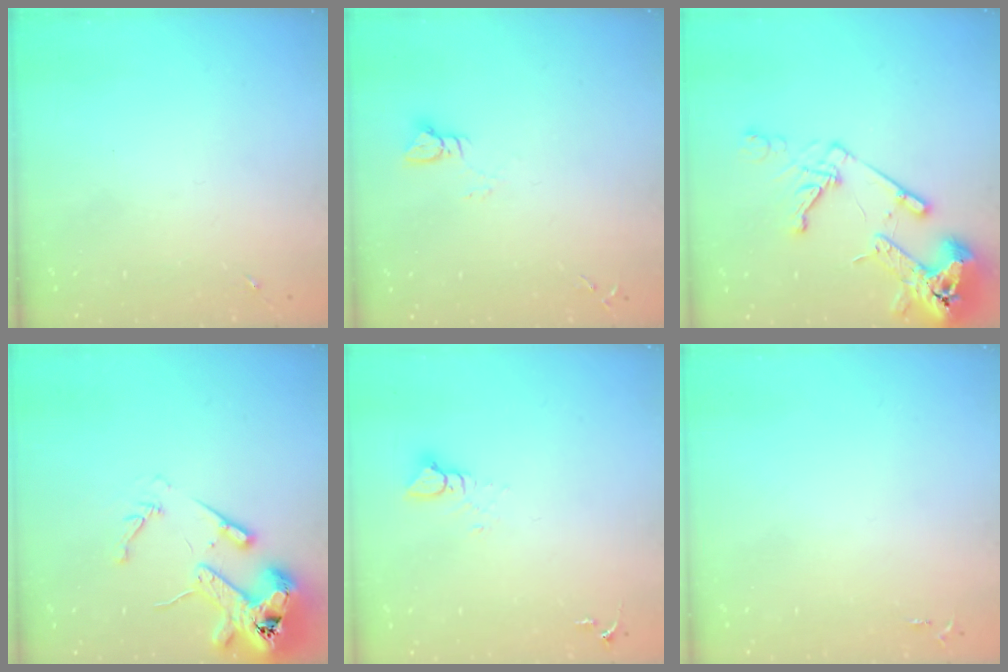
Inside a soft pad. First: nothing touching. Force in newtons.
{"total": 3.0, "press": 3.0, "slide": 0.3}
{"total": 18.8, "press": 18.6, "slide": 2.5}
{"total": 15.1, "press": 15.0, "slide": 2.1}
{"total": 3.7, "press": 3.7, "slide": 0.1}
{"total": 2.5, "press": 2.5, "slide": 0.3}